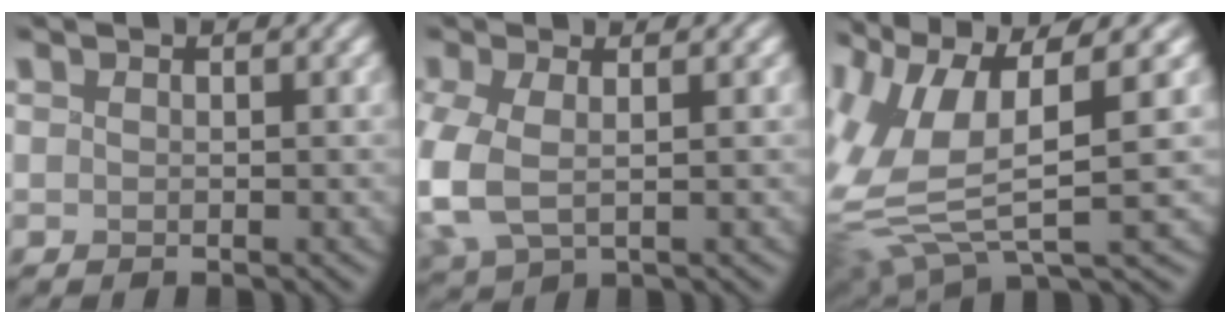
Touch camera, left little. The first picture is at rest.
{"total": 5.2, "force": [-0.9, 2.8, 4.2], "torque": [-0.115, -0.006, -0.016]}
{"total": 10.8, "force": [0.9, 4.0, 9.9], "torque": [-0.218, -0.009, 0.019]}